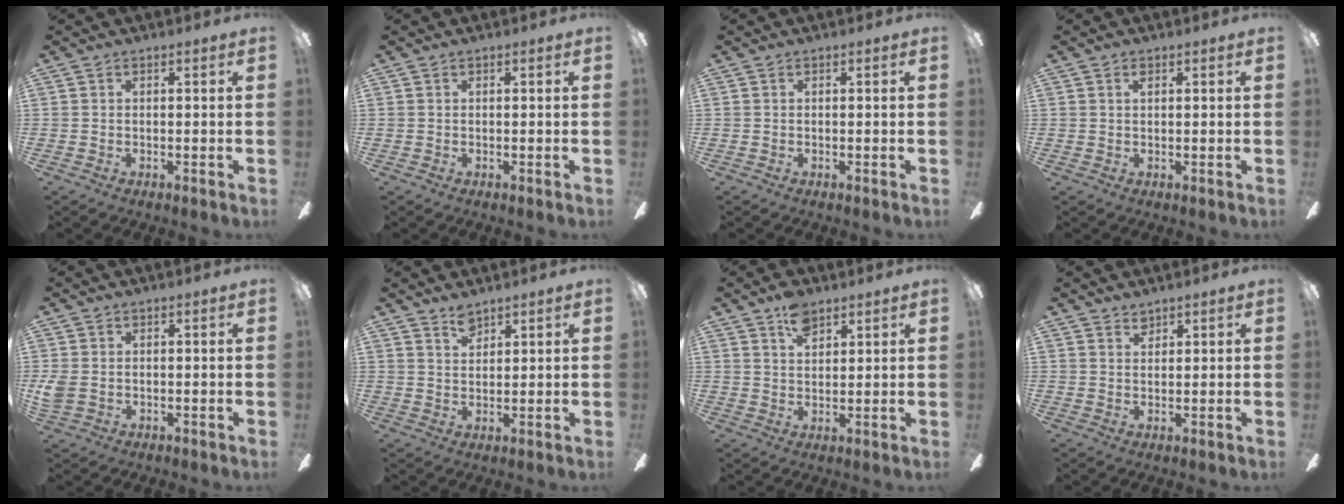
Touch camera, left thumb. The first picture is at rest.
{"total": 0.0}
{"total": 0.0}
{"total": 1.1, "force": [0.7, 0.5, 0.7], "torque": [-0.017, 0.002, 0.012]}
{"total": 2.9, "force": [0.1, 2.3, 1.9], "torque": [-0.041, 0.002, 0.003]}
{"total": 3.6, "force": [3.2, 1.4, 1.1], "torque": [-0.019, -0.014, 0.058]}
{"total": 6.1, "force": [4.1, 3.3, 3.1], "torque": [-0.049, -0.009, 0.072]}
{"total": 2.1, "force": [1.9, 0.9, 0.4], "torque": [-0.001, -0.006, 0.035]}